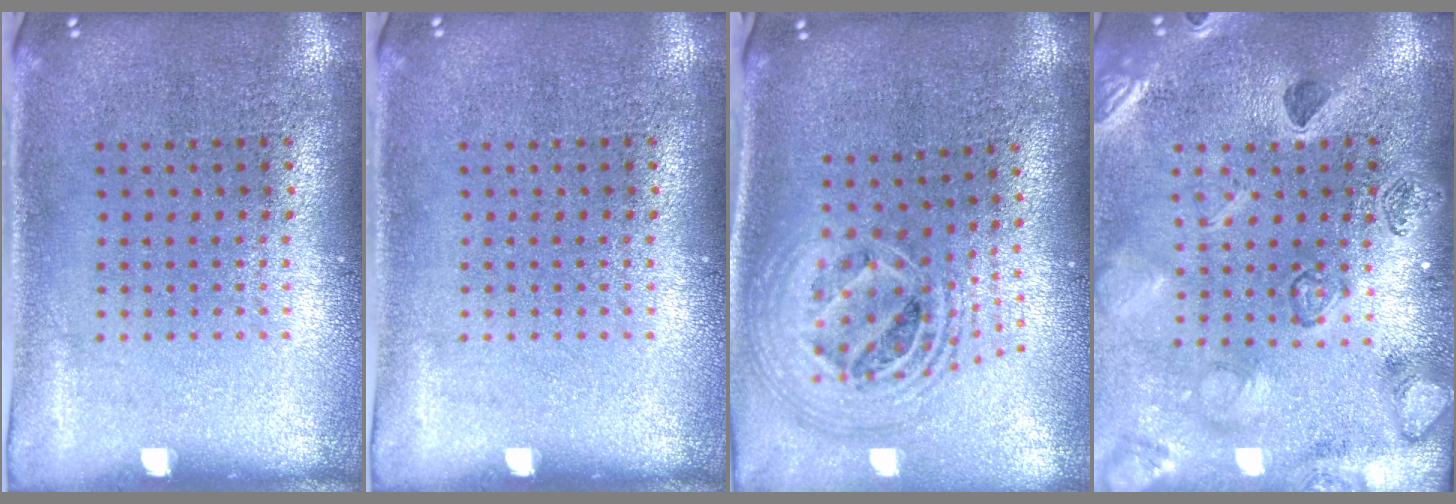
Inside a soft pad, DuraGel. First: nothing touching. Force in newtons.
{"total": 0.0}
{"total": 2.5, "press": 1.8, "slide": 1.7}
{"total": 2.3, "press": 2.3, "slide": 0.2}